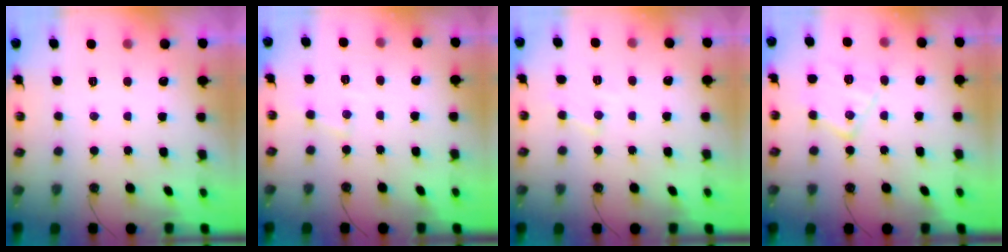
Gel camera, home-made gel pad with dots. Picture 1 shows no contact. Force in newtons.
{"total": 3.9, "press": 3.9, "slide": 0.5}
{"total": 5.9, "press": 5.9, "slide": 0.5}
{"total": 12.8, "press": 12.8, "slide": 0.5}